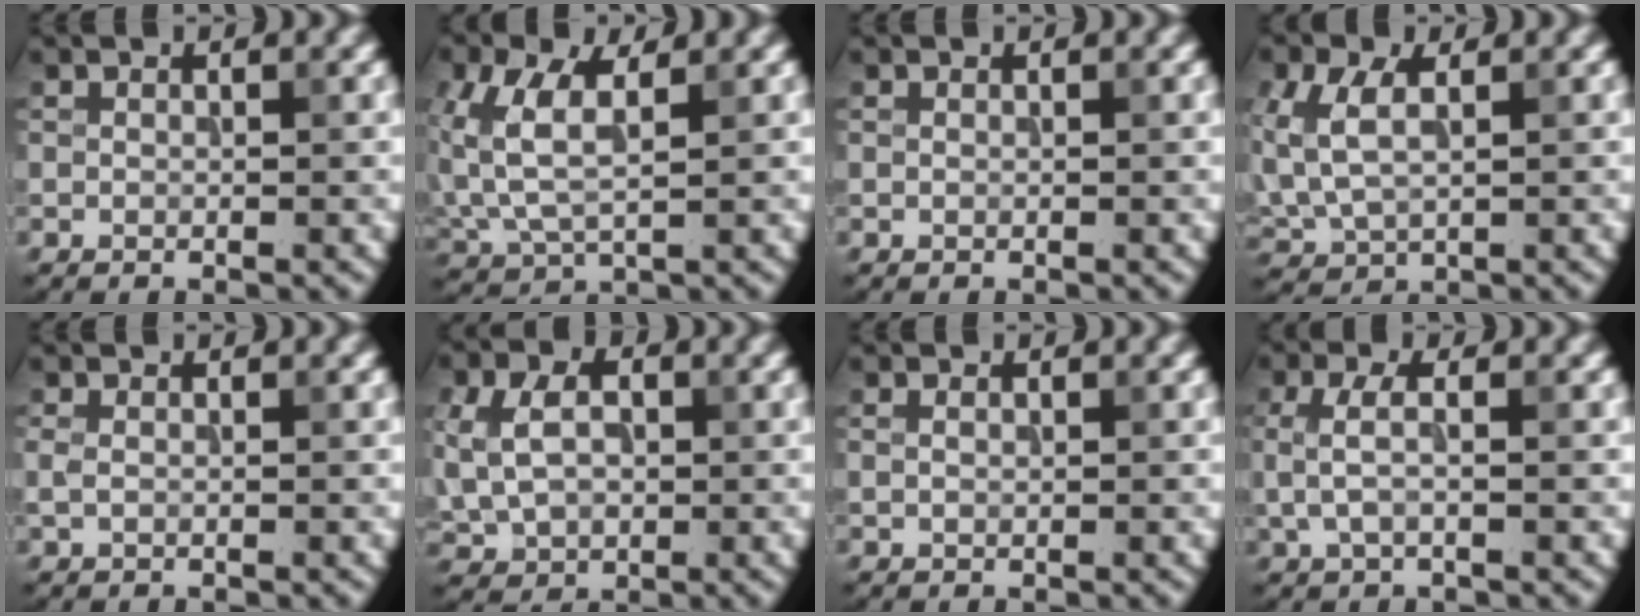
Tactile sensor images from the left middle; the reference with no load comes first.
{"total": 5.2, "force": [0.9, 3.0, 4.2], "torque": [-0.110, 0.005, 0.023]}
{"total": 0.0}
{"total": 5.8, "force": [1.1, 3.5, 4.4], "torque": [-0.116, 0.005, 0.022]}
{"total": 0.9, "force": [0.0, 0.5, 0.7], "torque": [-0.018, 0.000, -0.001]}
{"total": 7.1, "force": [1.1, 5.4, 4.5], "torque": [-0.114, 0.016, 0.015]}
{"total": 0.7, "force": [0.2, 0.4, 0.5], "torque": [-0.012, 0.003, 0.004]}
{"total": 2.5, "force": [0.1, 1.0, 2.3], "torque": [-0.052, 0.001, 0.000]}